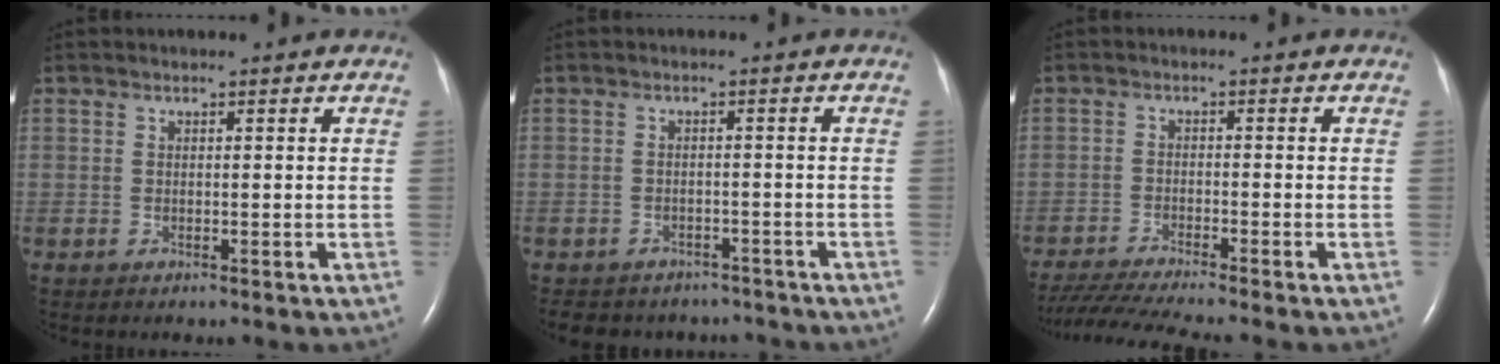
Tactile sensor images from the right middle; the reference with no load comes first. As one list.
[{"total": 9.4, "force": [-8.4, 4.0, 1.4], "torque": [-0.027, 0.006, -0.097]}, {"total": 9.6, "force": [-8.5, -1.4, 4.1], "torque": [-0.064, -0.028, -0.142]}]